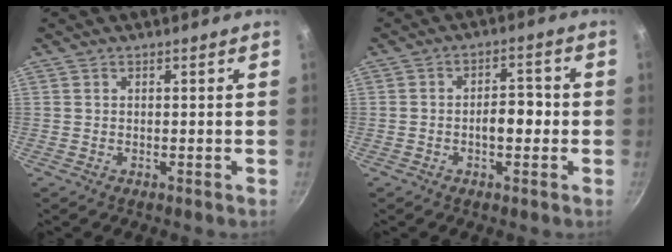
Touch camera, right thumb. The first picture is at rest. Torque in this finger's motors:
{"motor_torque": [0.35, 1.20, 0.89, 0.24, 0.04]}